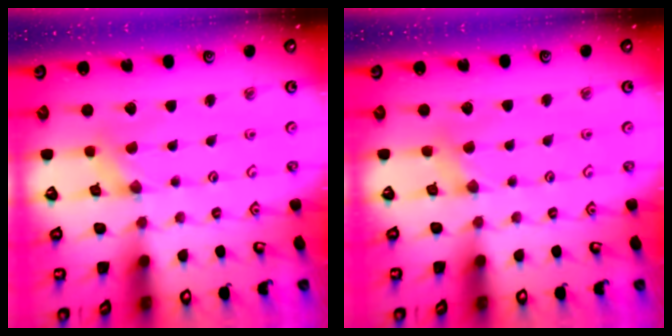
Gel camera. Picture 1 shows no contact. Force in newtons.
{"total": 2.2, "press": 2.1, "slide": 0.4}